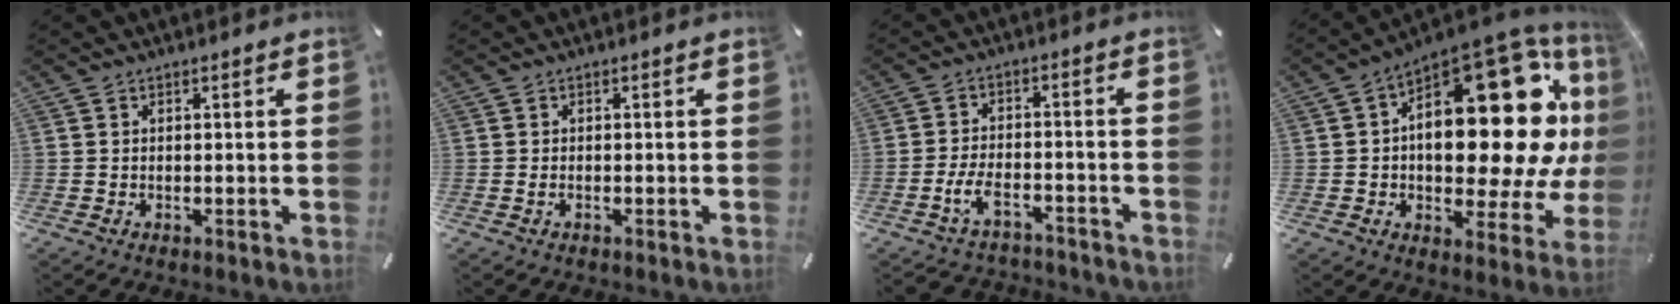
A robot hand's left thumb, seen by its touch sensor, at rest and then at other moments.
{"total": 1.0, "force": [-0.4, 0.5, 0.8], "torque": [-0.016, -0.001, -0.008]}
{"total": 7.7, "force": [-4.2, 4.2, 4.9], "torque": [-0.109, 0.014, -0.078]}
{"total": 30.0, "force": [6.8, 15.0, 25.0], "torque": [-0.340, -0.066, 0.127]}